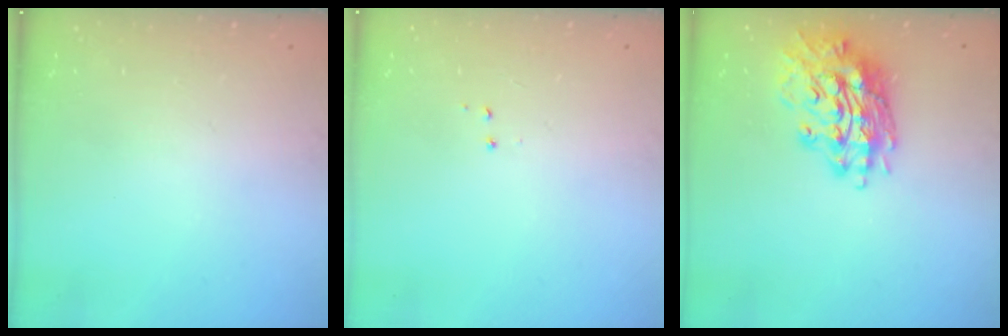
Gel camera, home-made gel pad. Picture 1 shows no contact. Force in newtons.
{"total": 3.5, "press": 3.5, "slide": 0.5}
{"total": 16.9, "press": 16.8, "slide": 1.2}